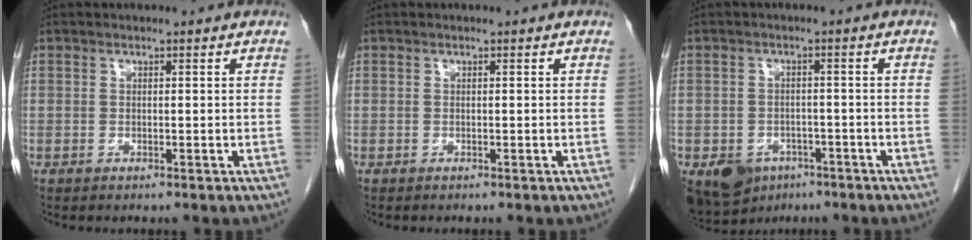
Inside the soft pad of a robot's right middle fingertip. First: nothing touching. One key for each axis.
{"total": 0.0}
{"total": 7.8, "fx": -4.7, "fy": 5.5, "fz": 2.8, "tx": -0.049, "ty": 0.003, "tz": -0.065}